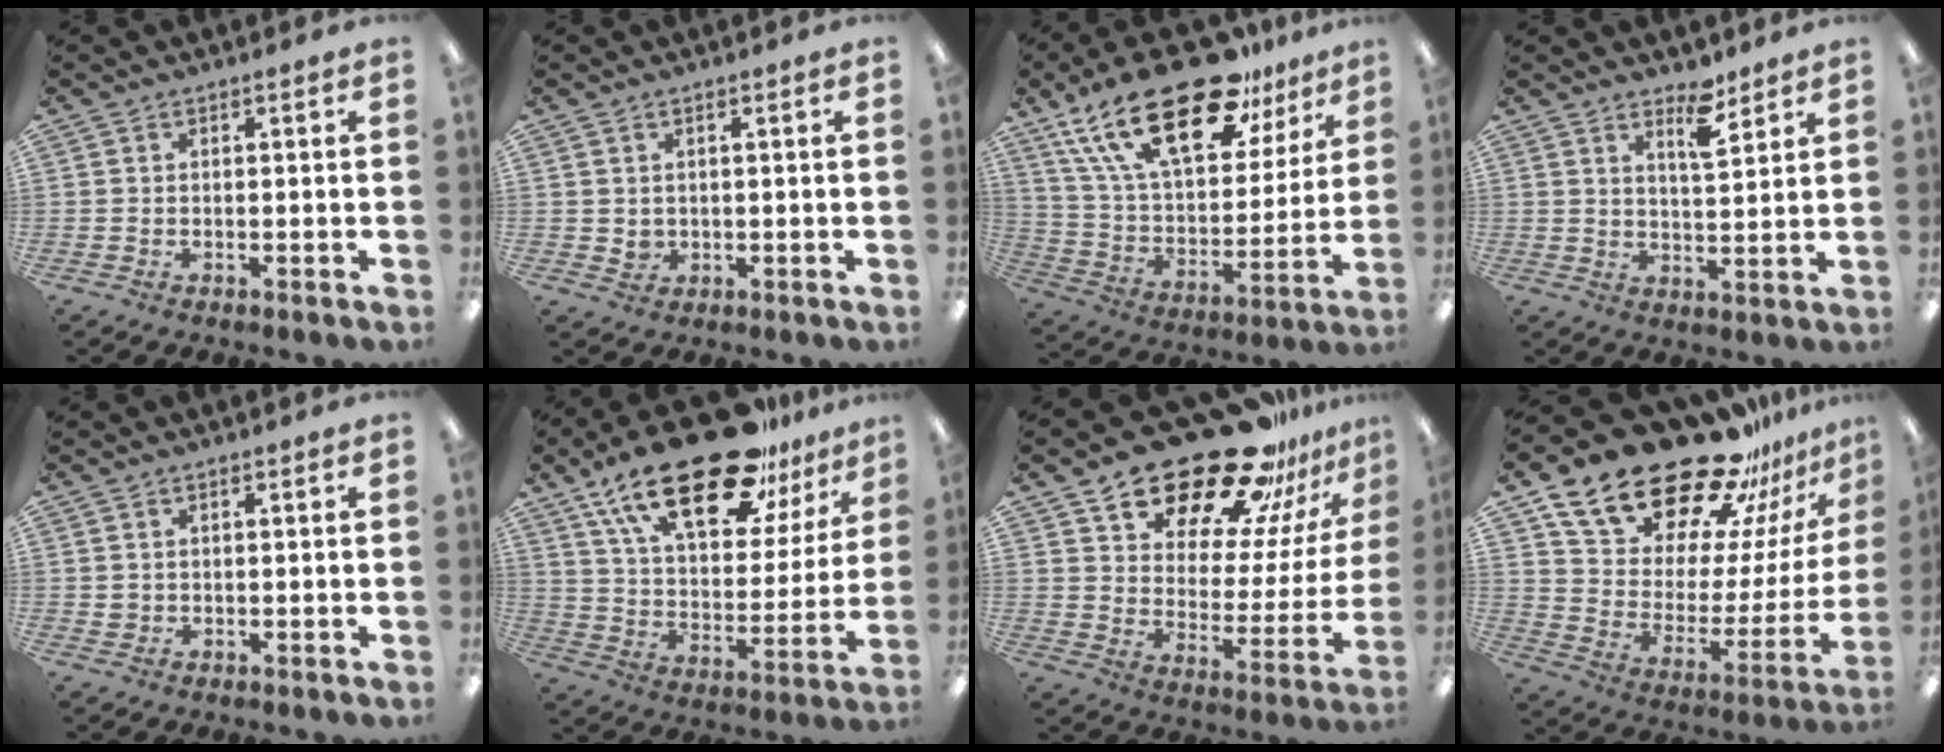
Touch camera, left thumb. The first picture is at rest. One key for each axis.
{"total": 2.2, "fx": 0.9, "fy": 1.9, "fz": 0.7, "tx": -0.008, "ty": -0.001, "tz": 0.015}
{"total": 27.7, "fx": 17.7, "fy": 11.8, "fz": 17.8, "tx": -0.321, "ty": -0.100, "tz": 0.306}
{"total": 6.6, "fx": 4.8, "fy": 2.2, "fz": 3.9, "tx": -0.041, "ty": -0.034, "tz": 0.077}
{"total": 1.2, "fx": 0.6, "fy": 1.0, "fz": 0.2, "tx": -0.006, "ty": 0.003, "tz": 0.011}
{"total": 26.4, "fx": 18.5, "fy": 10.5, "fz": 15.8, "tx": -0.264, "ty": -0.105, "tz": 0.315}
{"total": 24.9, "fx": 20.0, "fy": 10.3, "fz": 10.7, "tx": -0.164, "ty": -0.140, "tz": 0.347}
{"total": 25.5, "fx": 20.5, "fy": 11.2, "fz": 10.2, "tx": -0.162, "ty": -0.153, "tz": 0.370}